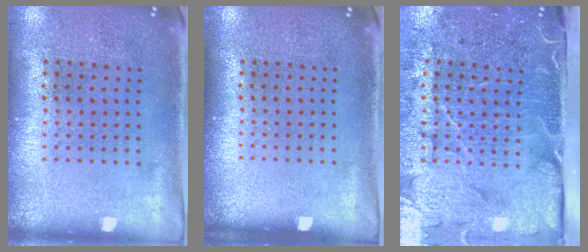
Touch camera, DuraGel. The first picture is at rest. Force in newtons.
{"total": 0.0}
{"total": 5.0, "press": 4.0, "slide": 2.9}